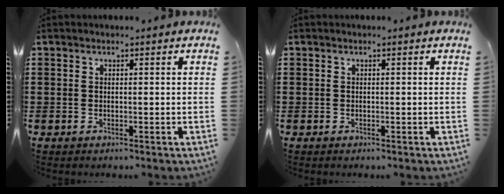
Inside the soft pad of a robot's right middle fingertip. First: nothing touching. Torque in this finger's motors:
{"motor_torque": [-0.21, -0.16, -0.01, 0.01]}